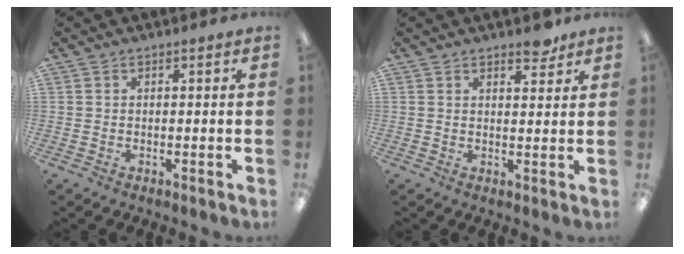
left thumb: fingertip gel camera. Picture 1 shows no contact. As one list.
[{"total": 4.0, "force": [3.3, 1.6, 1.7], "torque": [-0.006, -0.019, 0.054]}]